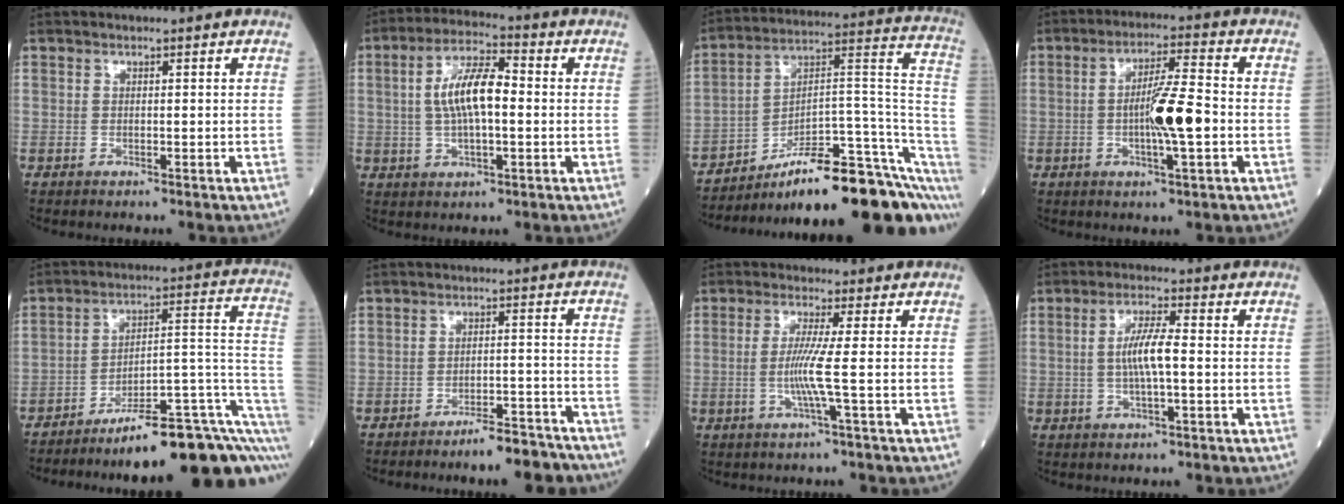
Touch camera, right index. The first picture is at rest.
{"total": 9.1, "force": [0.5, 2.8, 8.6], "torque": [-0.173, 0.015, 0.007]}
{"total": 23.3, "force": [-16.1, 3.0, 16.6], "torque": [-0.145, 0.046, -0.244]}
{"total": 8.9, "force": [-1.2, 0.7, 8.8], "torque": [-0.151, 0.003, -0.025]}
{"total": 18.3, "force": [-11.5, 2.0, 14.1], "torque": [-0.117, 0.055, -0.171]}
{"total": 6.6, "force": [-5.7, 1.6, 2.9], "torque": [-0.028, 0.010, -0.089]}
{"total": 4.9, "force": [-0.6, -1.2, 4.7], "torque": [-0.101, -0.010, -0.016]}
{"total": 5.7, "force": [-0.1, 0.7, 5.7], "torque": [-0.115, 0.004, -0.005]}